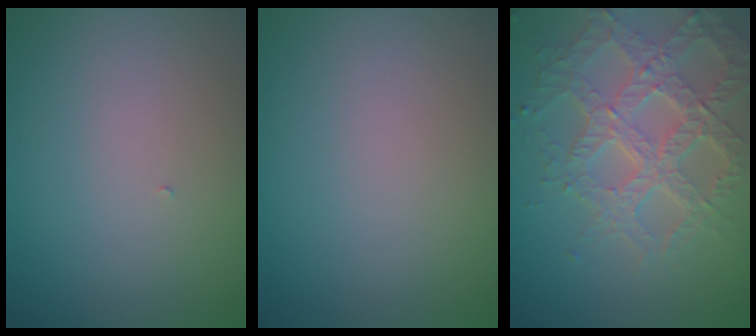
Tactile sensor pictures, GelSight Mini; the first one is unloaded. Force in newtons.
{"total": 0.0}
{"total": 7.2, "press": 5.3, "slide": 4.9}